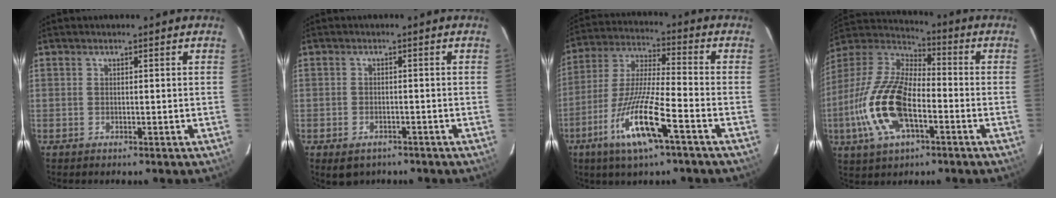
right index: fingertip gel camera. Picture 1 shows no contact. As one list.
[{"total": 4.0, "force": [-2.6, 2.6, 1.5], "torque": [-0.034, -0.008, -0.035]}, {"total": 14.6, "force": [-7.5, 2.0, 12.5], "torque": [-0.262, -0.018, -0.147]}, {"total": 18.7, "force": [-6.0, 8.6, 15.5], "torque": [-0.335, -0.010, -0.117]}]